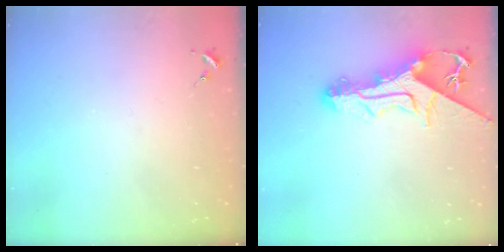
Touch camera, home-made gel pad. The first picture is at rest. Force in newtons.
{"total": 15.5, "press": 15.5, "slide": 1.3}